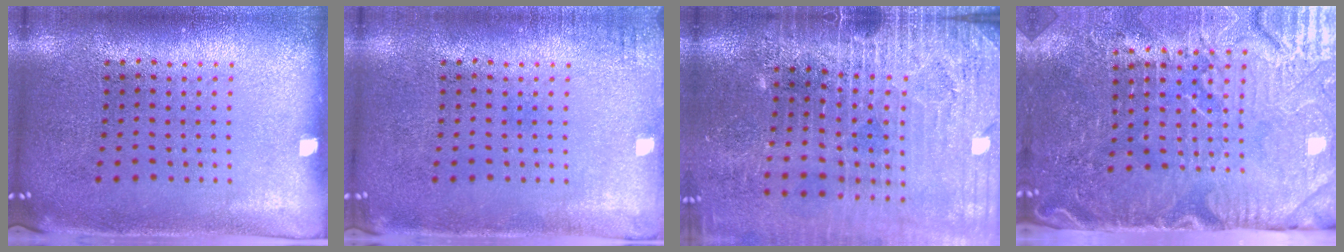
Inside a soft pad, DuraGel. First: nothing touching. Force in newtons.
{"total": 1.0, "press": 1.0, "slide": 0.1}
{"total": 3.4, "press": 3.2, "slide": 1.2}
{"total": 5.1, "press": 4.5, "slide": 2.5}